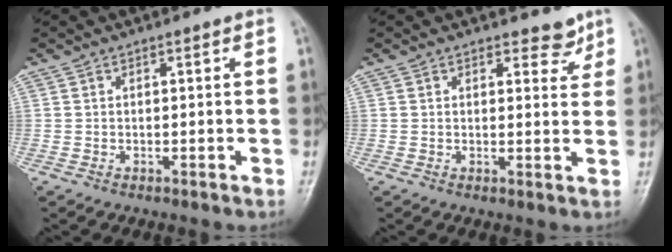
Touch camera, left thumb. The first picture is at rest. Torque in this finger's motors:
{"motor_torque": [-0.08, 0.00, -0.33, 0.02, 0.04]}